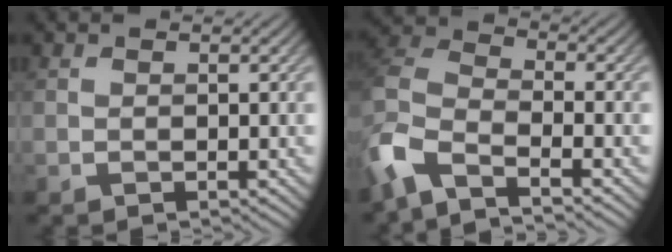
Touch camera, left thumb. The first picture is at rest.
{"total": 8.3, "force": [-5.7, 3.1, 5.1], "torque": [-0.119, -0.011, -0.128]}